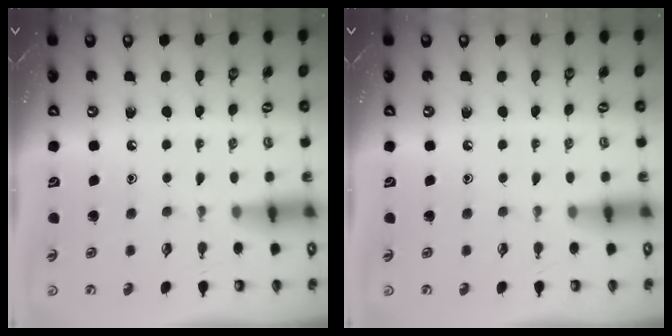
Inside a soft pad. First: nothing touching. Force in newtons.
{"total": 0.0}